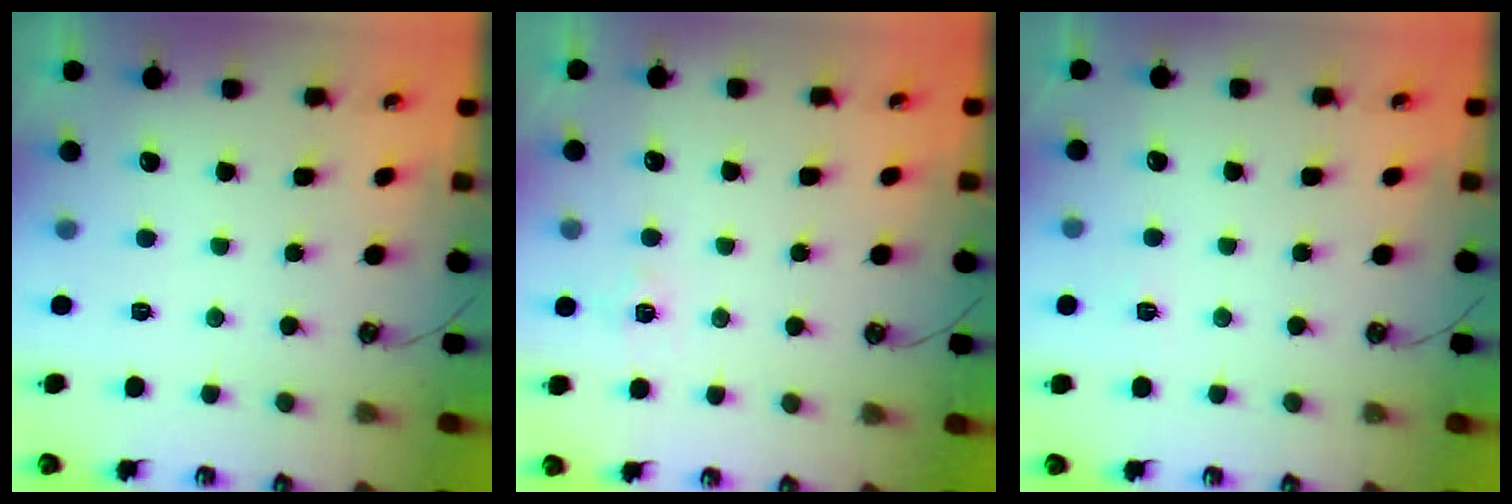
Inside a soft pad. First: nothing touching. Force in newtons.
{"total": 4.3, "press": 4.2, "slide": 0.7}
{"total": 3.1, "press": 3.1, "slide": 0.4}